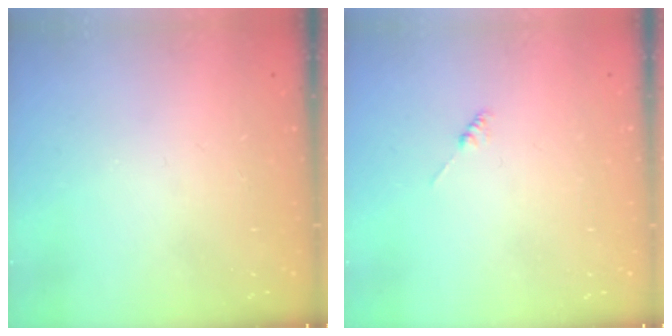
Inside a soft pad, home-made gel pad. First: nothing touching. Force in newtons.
{"total": 0.0}